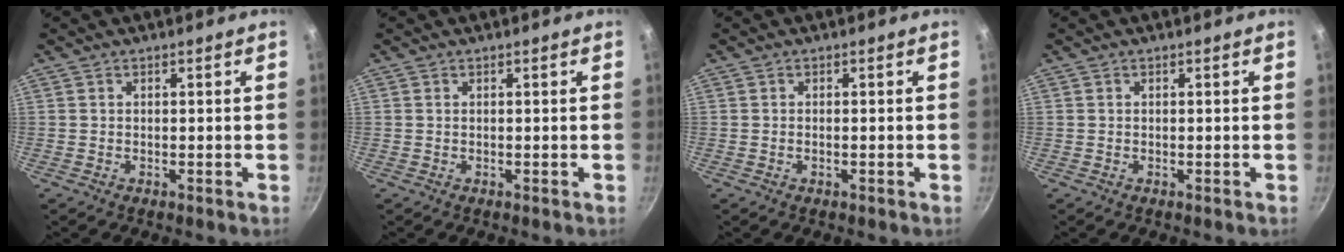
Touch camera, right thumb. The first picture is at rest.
{"total": 0.0}
{"total": 0.6, "force": [-0.2, 0.1, 0.5], "torque": [-0.012, 0.004, -0.004]}
{"total": 0.0}